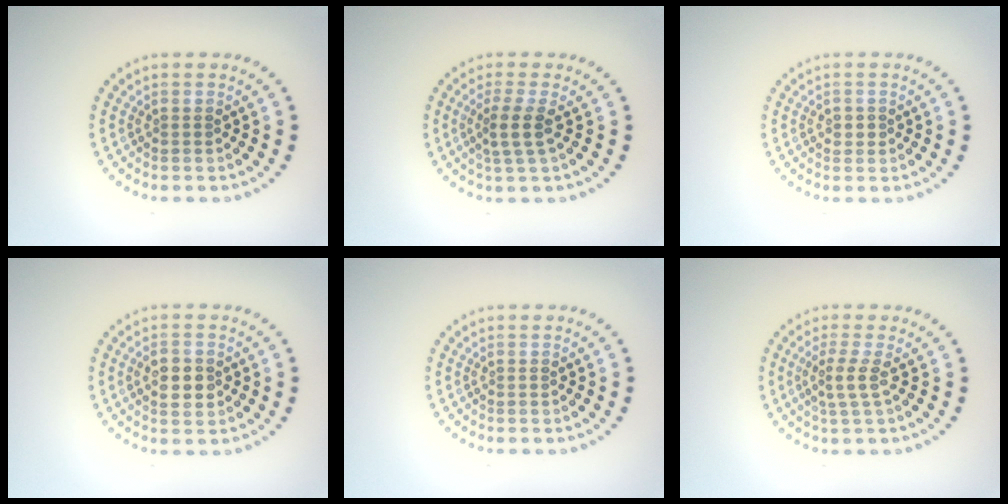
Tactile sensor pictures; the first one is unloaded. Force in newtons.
{"total": 2.2, "press": 1.8, "slide": 1.3}
{"total": 1.0, "press": 1.0, "slide": 0.3}
{"total": 2.8, "press": 2.8, "slide": 0.0}
{"total": 0.0}
{"total": 2.1, "press": 1.6, "slide": 1.3}